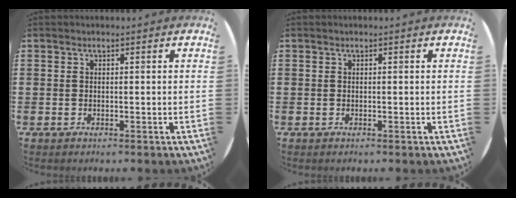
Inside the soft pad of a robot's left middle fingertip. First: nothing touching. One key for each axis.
{"total": 0.0}